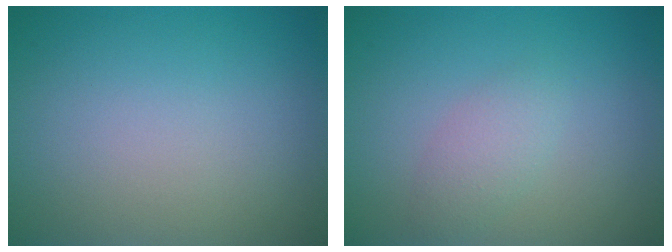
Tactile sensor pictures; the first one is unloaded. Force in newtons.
{"total": 1.8, "press": 1.8, "slide": 0.1}